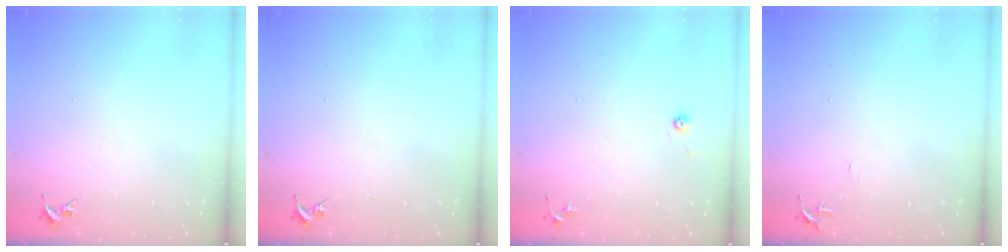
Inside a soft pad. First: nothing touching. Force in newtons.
{"total": 0.0}
{"total": 3.1, "press": 3.0, "slide": 0.8}
{"total": 4.7, "press": 4.7, "slide": 0.5}